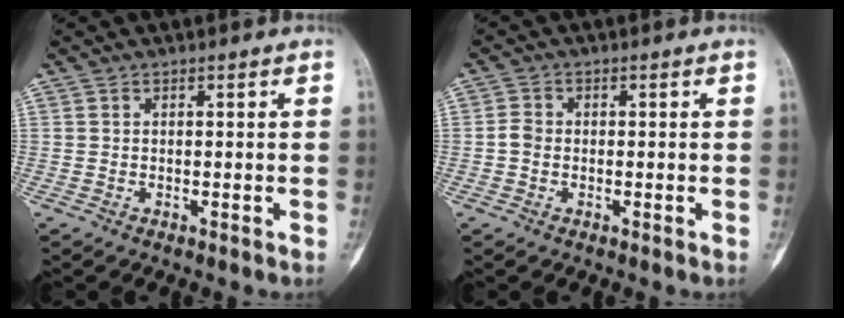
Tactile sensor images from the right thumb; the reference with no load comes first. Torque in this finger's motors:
{"motor_torque": [0.02, 0.36, 0.21, -0.18, 0.03]}